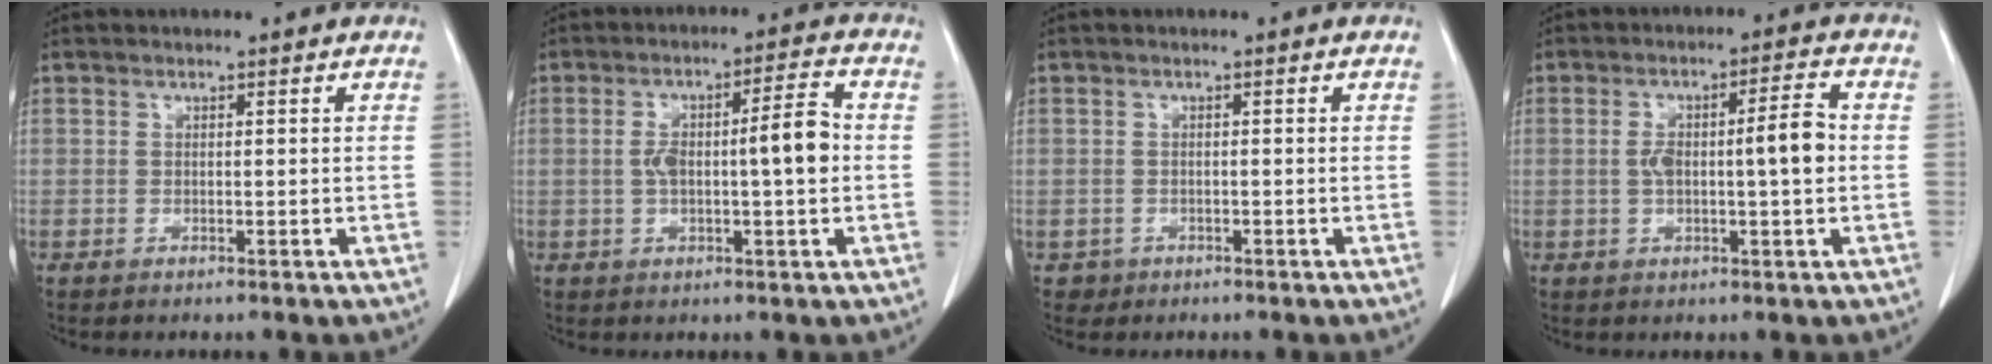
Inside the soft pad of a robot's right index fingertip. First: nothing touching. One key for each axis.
{"total": 8.5, "fx": -0.1, "fy": 1.4, "fz": 8.4, "tx": -0.145, "ty": 0.023, "tz": -0.002}
{"total": 1.6, "fx": -0.7, "fy": 1.5, "fz": -0.2, "tx": 0.002, "ty": 0.008, "tz": -0.010}
{"total": 7.4, "fx": -0.1, "fy": 1.2, "fz": 7.3, "tx": -0.130, "ty": 0.019, "tz": 0.000}